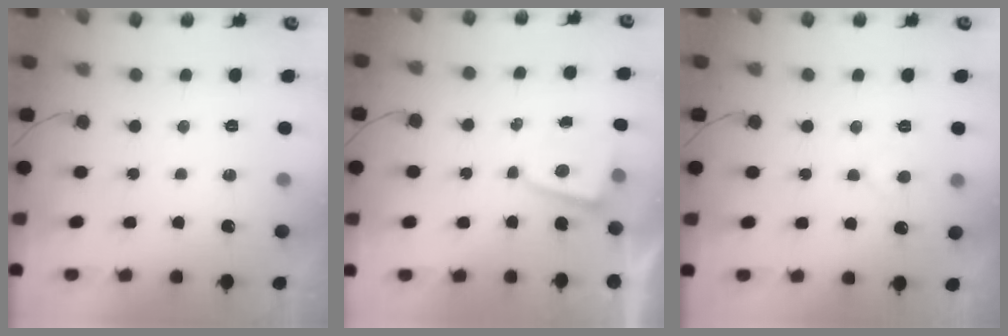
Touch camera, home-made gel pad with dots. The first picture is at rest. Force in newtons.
{"total": 1.2, "press": 1.2, "slide": 0.2}
{"total": 4.1, "press": 4.1, "slide": 0.3}